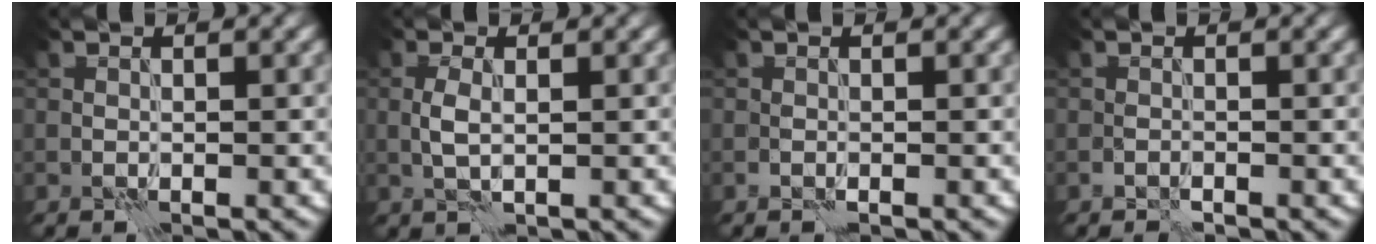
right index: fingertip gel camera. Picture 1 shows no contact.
{"total": 1.5, "force": [0.2, 0.5, 1.4], "torque": [-0.033, 0.002, 0.004]}
{"total": 0.0}
{"total": 0.0}